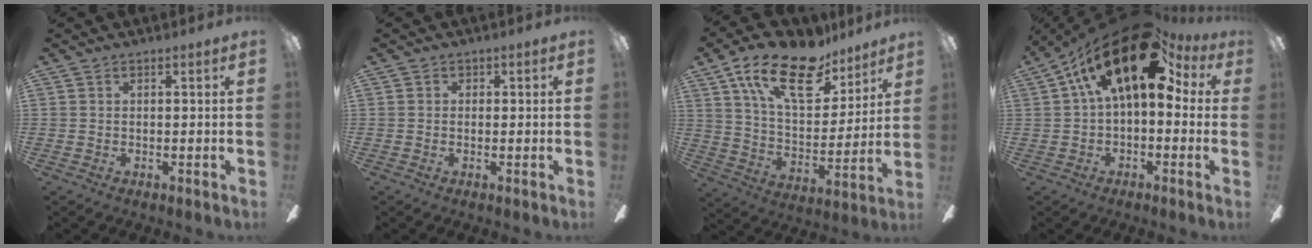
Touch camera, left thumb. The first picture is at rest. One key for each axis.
{"total": 1.0, "fx": -0.5, "fy": 0.8, "fz": 0.3, "tx": -0.004, "ty": 0.005, "tz": -0.010}
{"total": 20.9, "fx": 13.6, "fy": 9.7, "fz": 12.5, "tx": -0.218, "ty": -0.069, "tz": 0.239}
{"total": 20.5, "fx": 9.4, "fy": 9.7, "fz": 15.4, "tx": -0.263, "ty": -0.035, "tz": 0.157}